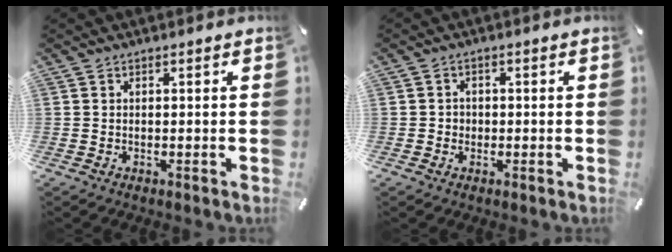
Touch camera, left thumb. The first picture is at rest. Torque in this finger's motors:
{"motor_torque": [-0.12, 0.08, 0.00, 0.35, -0.03]}